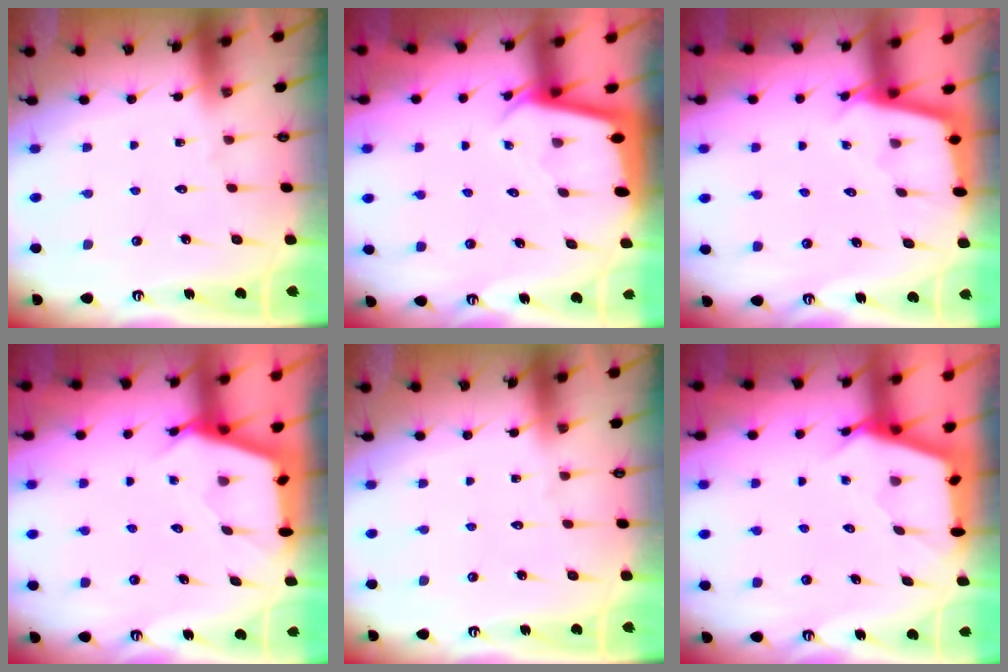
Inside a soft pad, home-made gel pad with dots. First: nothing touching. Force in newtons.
{"total": 2.1, "press": 2.1, "slide": 0.1}
{"total": 2.4, "press": 2.4, "slide": 0.2}
{"total": 2.8, "press": 2.8, "slide": 0.3}
{"total": 0.0}
{"total": 2.8, "press": 2.8, "slide": 0.3}